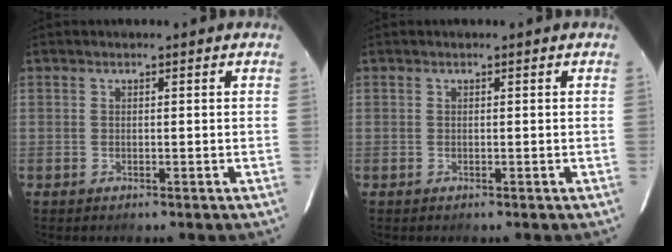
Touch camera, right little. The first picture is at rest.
{"total": 0.0}